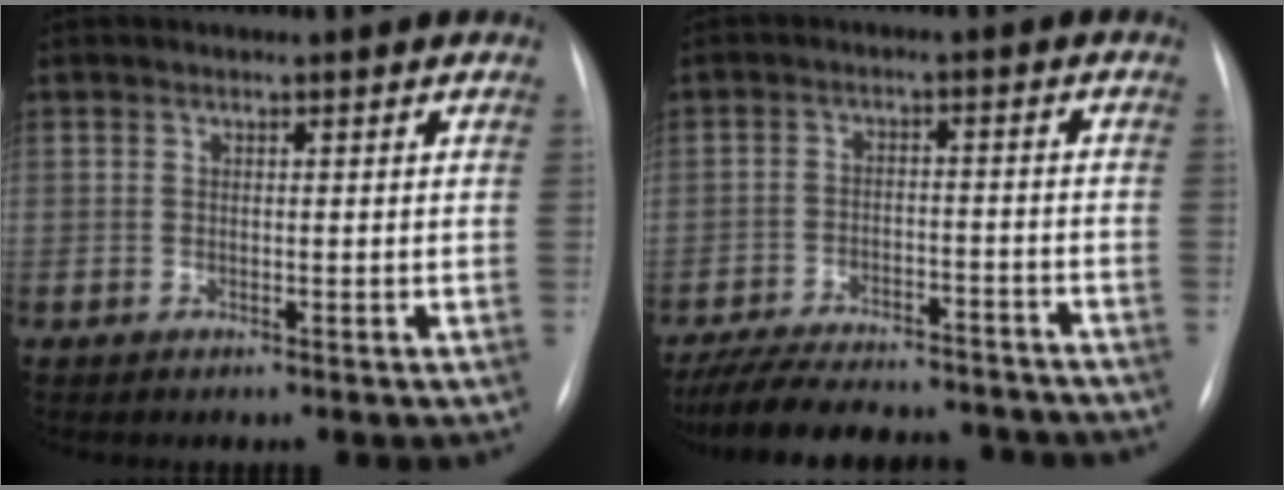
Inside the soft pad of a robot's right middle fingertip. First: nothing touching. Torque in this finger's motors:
{"motor_torque": [1.00, -1.14, 0.23, 0.09]}